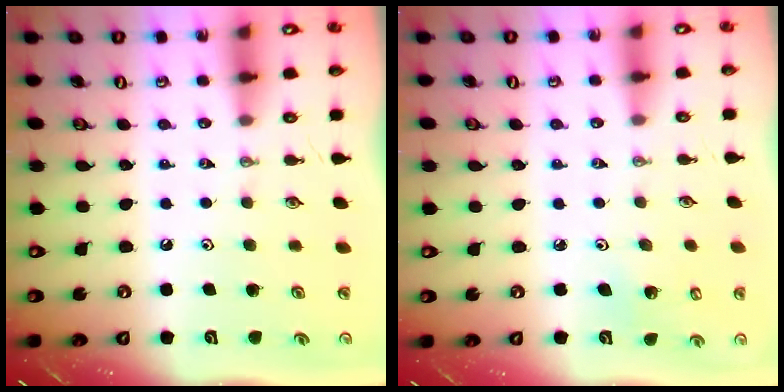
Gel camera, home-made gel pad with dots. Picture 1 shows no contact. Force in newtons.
{"total": 2.9, "press": 2.8, "slide": 1.0}